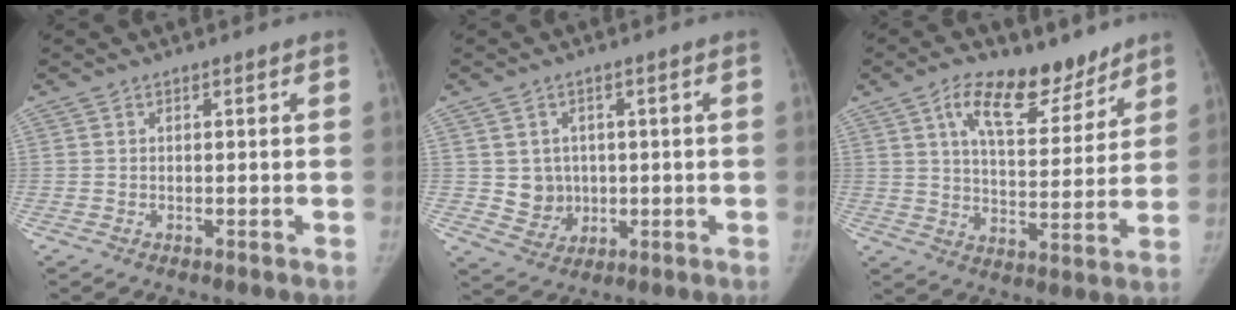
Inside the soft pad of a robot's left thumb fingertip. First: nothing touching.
{"total": 5.8, "force": [0.5, 5.4, 2.1], "torque": [-0.006, -0.002, 0.019]}
{"total": 14.0, "force": [9.3, 6.8, 8.0], "torque": [-0.089, -0.049, 0.151]}